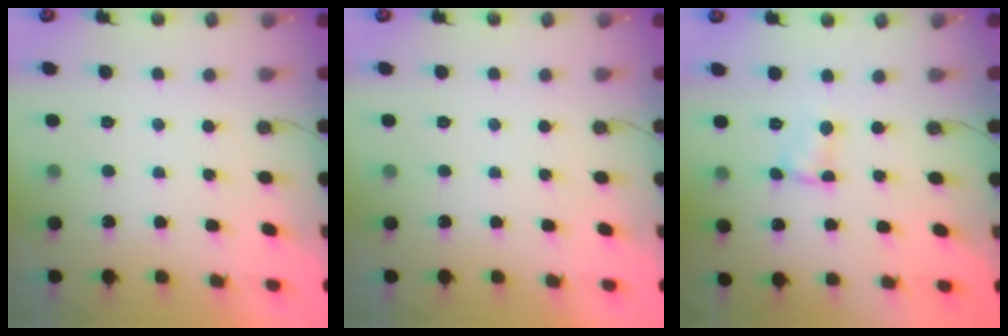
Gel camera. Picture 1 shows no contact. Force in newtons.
{"total": 0.0}
{"total": 1.6, "press": 1.6, "slide": 0.2}